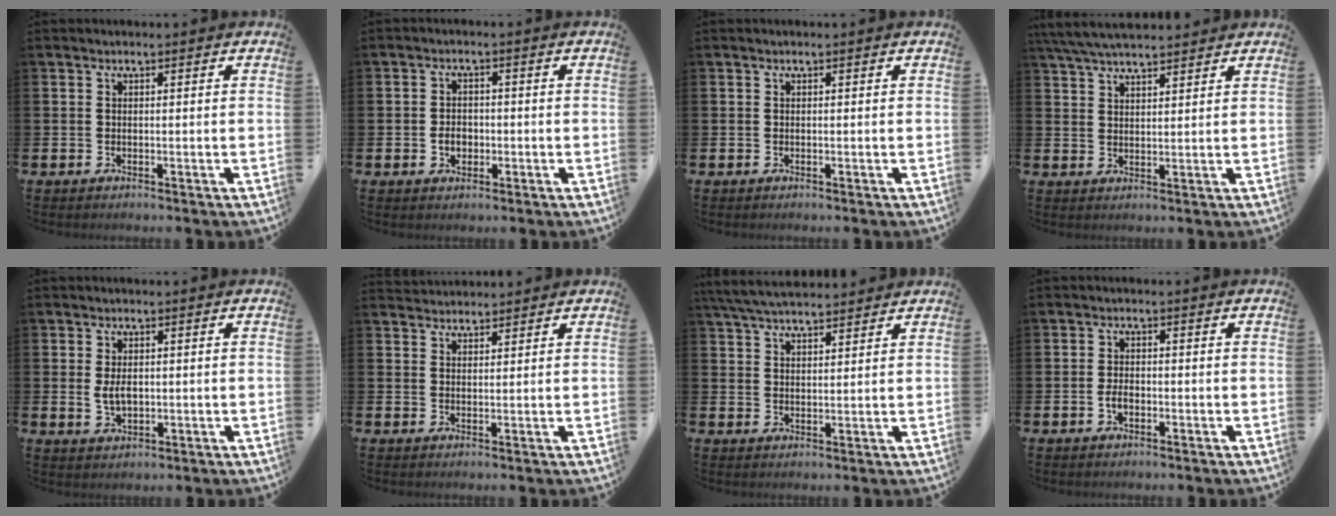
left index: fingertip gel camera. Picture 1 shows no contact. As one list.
[{"total": 2.6, "force": [-0.7, 2.0, 1.5], "torque": [-0.015, -0.001, -0.019]}, {"total": 0.0}, {"total": 5.4, "force": [5.1, 0.9, 1.7], "torque": [-0.050, -0.012, 0.095]}, {"total": 2.8, "force": [0.2, 1.7, 2.2], "torque": [-0.030, 0.000, -0.001]}, {"total": 2.3, "force": [2.3, 0.5, -0.1], "torque": [0.001, -0.008, 0.042]}, {"total": 5.3, "force": [5.0, 0.9, 1.5], "torque": [-0.047, -0.015, 0.094]}, {"total": 1.9, "force": [-0.6, 1.1, 1.4], "torque": [-0.020, 0.000, -0.014]}]